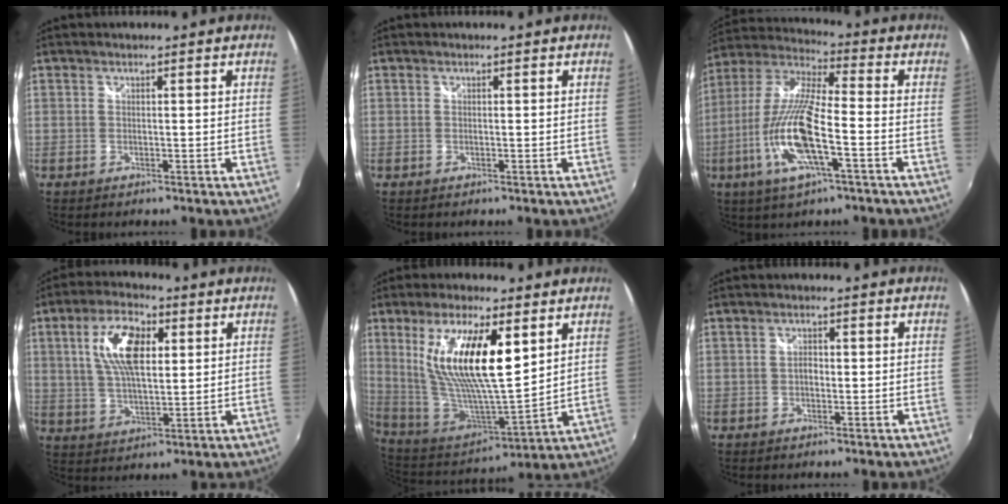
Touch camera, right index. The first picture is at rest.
{"total": 0.0}
{"total": 16.3, "force": [-5.6, 3.4, 14.9], "torque": [-0.311, -0.016, -0.112]}
{"total": 11.3, "force": [3.2, 5.1, 9.5], "torque": [-0.184, 0.016, 0.060]}
{"total": 19.9, "force": [7.4, 5.6, 17.6], "torque": [-0.332, -0.003, 0.147]}
{"total": 1.4, "force": [-0.3, 1.0, 0.9], "torque": [-0.017, 0.004, -0.008]}